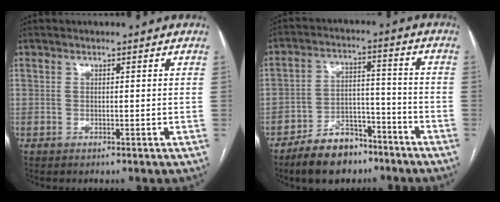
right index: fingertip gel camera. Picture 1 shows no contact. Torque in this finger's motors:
{"motor_torque": [0.03, -0.69, 0.02, -0.05]}